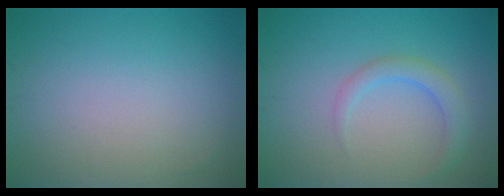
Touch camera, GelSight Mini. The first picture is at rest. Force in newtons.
{"total": 2.2, "press": 2.2, "slide": 0.1}